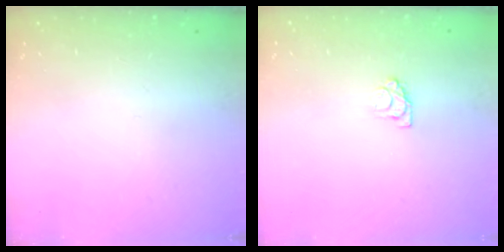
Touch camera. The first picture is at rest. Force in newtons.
{"total": 3.6, "press": 3.6, "slide": 0.4}